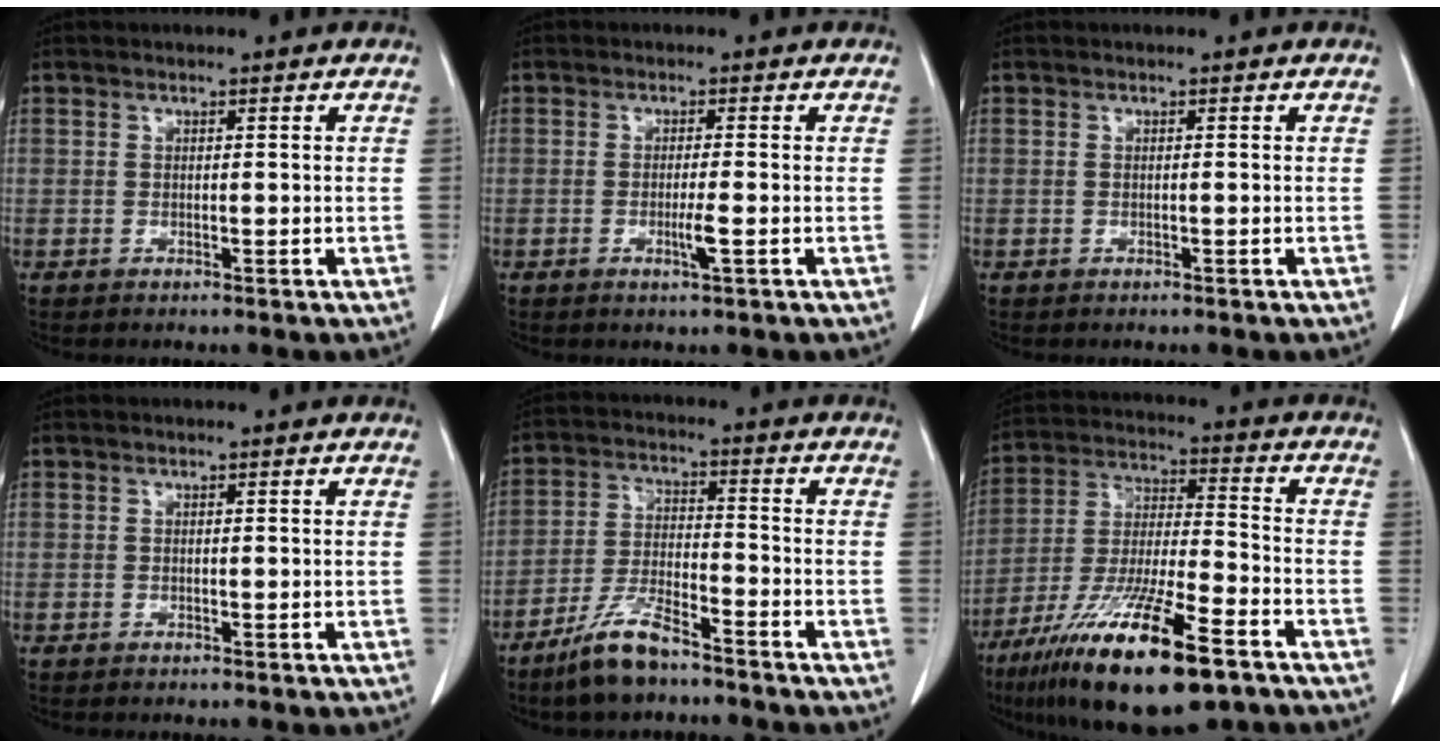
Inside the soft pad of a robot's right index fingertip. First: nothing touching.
{"total": 2.5, "force": [-0.8, -0.3, 2.4], "torque": [-0.046, -0.006, -0.013]}
{"total": 0.0}
{"total": 0.0}
{"total": 8.3, "force": [-6.4, 1.6, 4.9], "torque": [-0.106, -0.014, -0.125]}
{"total": 20.3, "force": [-12.3, 3.2, 15.8], "torque": [-0.293, -0.043, -0.217]}